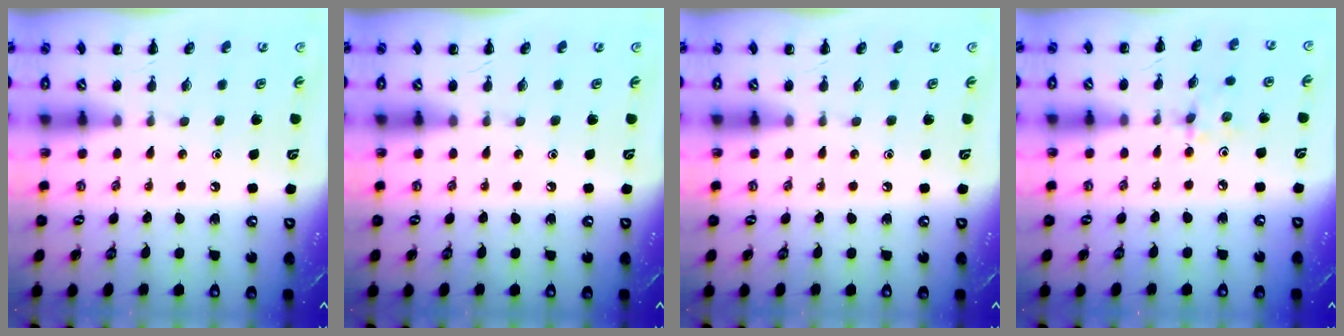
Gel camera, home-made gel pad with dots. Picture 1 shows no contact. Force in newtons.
{"total": 0.0}
{"total": 0.0}
{"total": 3.0, "press": 2.8, "slide": 0.9}